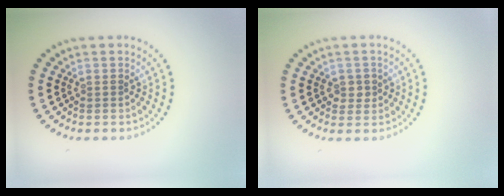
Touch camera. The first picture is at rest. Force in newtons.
{"total": 1.5, "press": 1.4, "slide": 0.6}